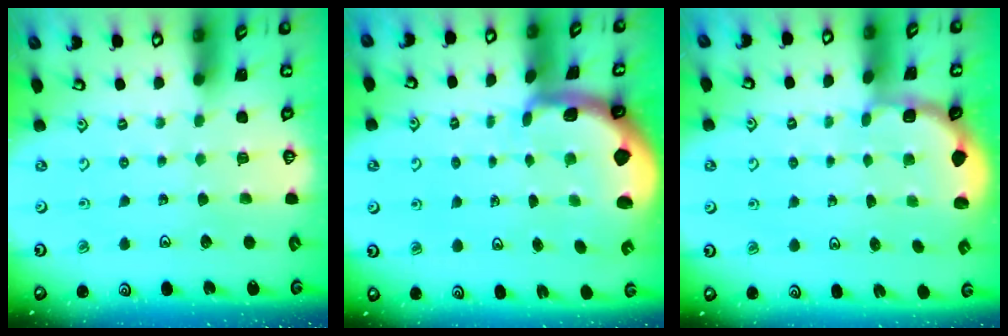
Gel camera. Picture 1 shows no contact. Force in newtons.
{"total": 1.7, "press": 1.7, "slide": 0.4}
{"total": 1.8, "press": 1.7, "slide": 0.7}